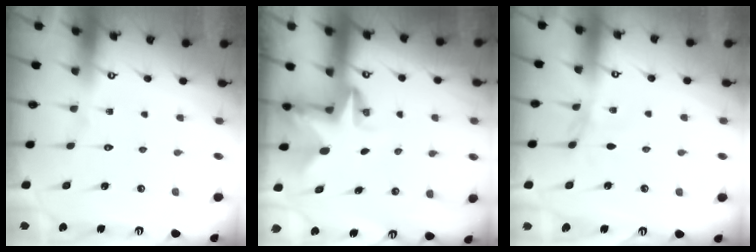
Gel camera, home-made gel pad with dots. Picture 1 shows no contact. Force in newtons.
{"total": 3.2, "press": 3.2, "slide": 0.2}
{"total": 2.2, "press": 2.1, "slide": 0.4}